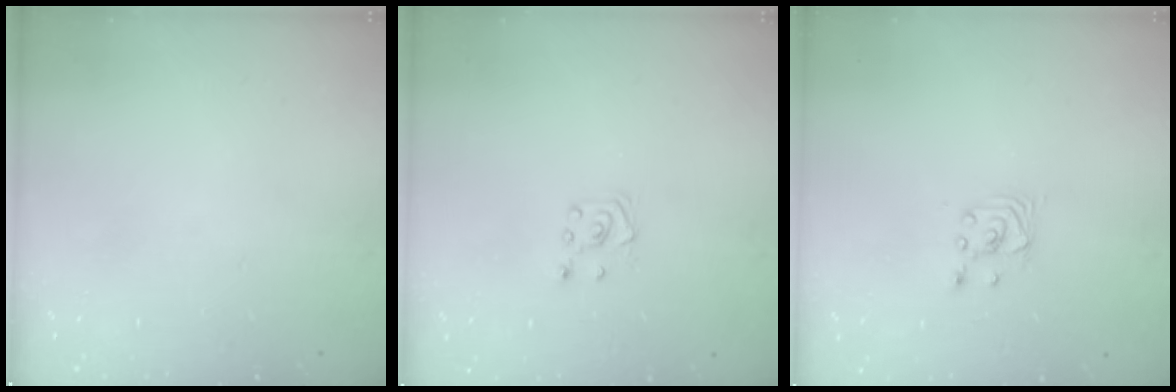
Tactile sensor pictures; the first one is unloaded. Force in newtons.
{"total": 3.2, "press": 3.2, "slide": 0.4}
{"total": 2.2, "press": 2.2, "slide": 0.2}